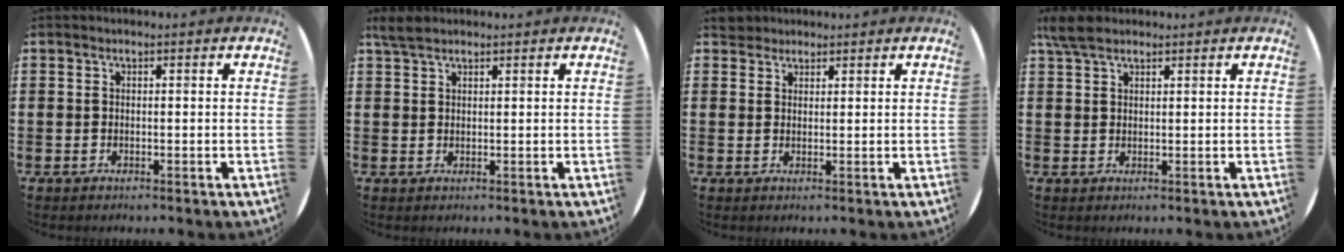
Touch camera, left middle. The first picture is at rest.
{"total": 2.2, "force": [1.8, 0.7, 1.0], "torque": [-0.024, 0.005, 0.035]}
{"total": 2.2, "force": [2.0, 0.9, 0.0], "torque": [0.003, 0.002, 0.039]}
{"total": 3.3, "force": [2.6, 1.3, 1.6], "torque": [-0.030, 0.003, 0.047]}